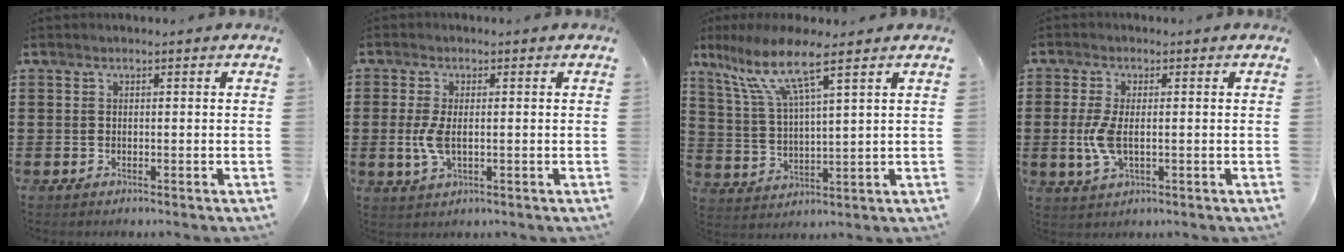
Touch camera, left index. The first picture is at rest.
{"total": 4.2, "force": [-0.2, 1.8, 3.8], "torque": [-0.099, -0.008, -0.011]}
{"total": 9.9, "force": [6.6, 1.2, 7.3], "torque": [-0.160, -0.018, 0.115]}
{"total": 5.0, "force": [-0.4, 2.1, 4.5], "torque": [-0.115, -0.011, -0.015]}